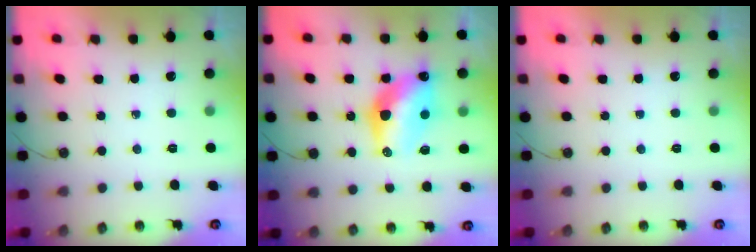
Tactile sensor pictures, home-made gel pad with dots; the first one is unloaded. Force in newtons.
{"total": 12.5, "press": 12.5, "slide": 0.8}
{"total": 0.0}